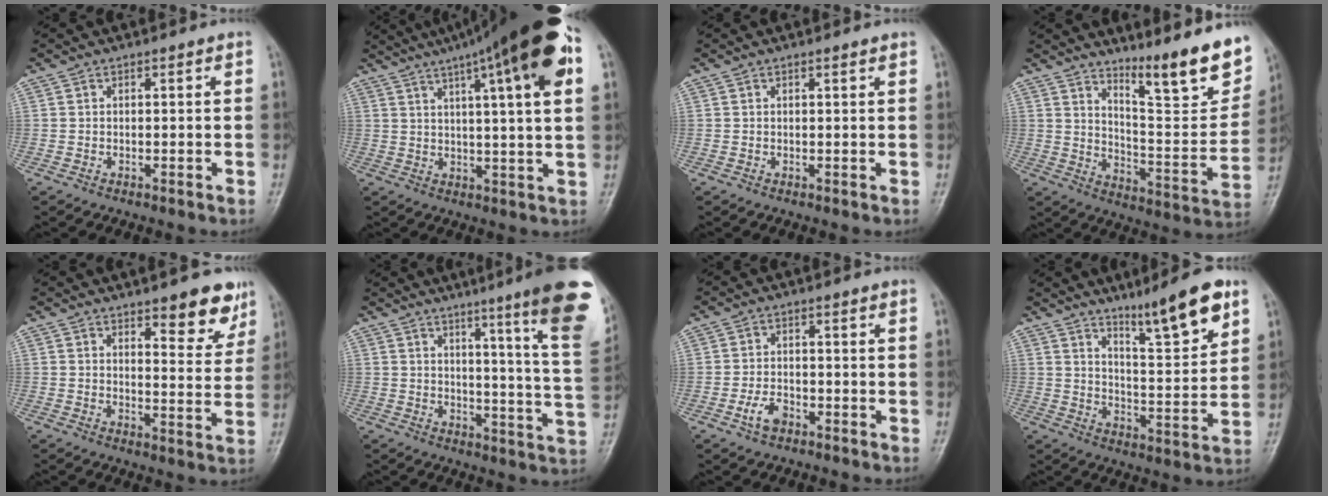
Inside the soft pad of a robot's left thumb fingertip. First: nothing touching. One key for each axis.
{"total": 20.9, "fx": 10.5, "fy": 2.9, "fz": 17.8, "tx": -0.266, "ty": 0.006, "tz": 0.144}
{"total": 0.8, "fx": 0.7, "fy": 0.0, "fz": 0.4, "tx": -0.006, "ty": -0.001, "tz": 0.010}
{"total": 17.7, "fx": 12.3, "fy": 3.6, "fz": 12.3, "tx": -0.132, "ty": -0.086, "tz": 0.196}
{"total": 8.7, "fx": 6.0, "fy": 3.2, "fz": 5.5, "tx": -0.037, "ty": -0.038, "tz": 0.079}
{"total": 19.3, "fx": 11.4, "fy": 0.6, "fz": 15.6, "tx": -0.180, "ty": -0.069, "tz": 0.134}
{"total": 3.6, "fx": -1.9, "fy": 2.1, "fz": 2.2, "tx": -0.042, "ty": 0.012, "tz": -0.035}
{"total": 12.0, "fx": 8.1, "fy": 1.9, "fz": 8.6, "tx": -0.121, "ty": -0.055, "tz": 0.135}